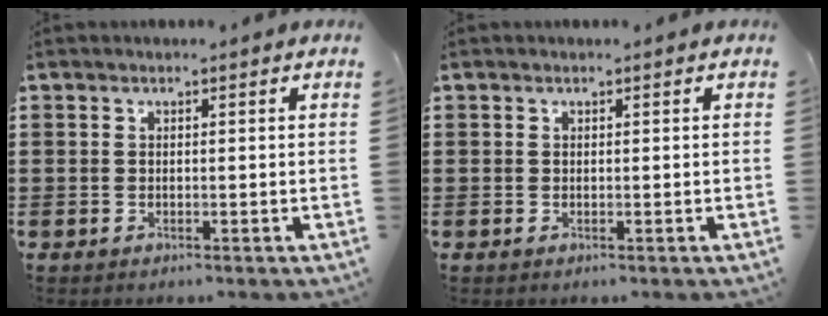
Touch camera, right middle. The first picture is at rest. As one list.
[{"total": 0.0}]